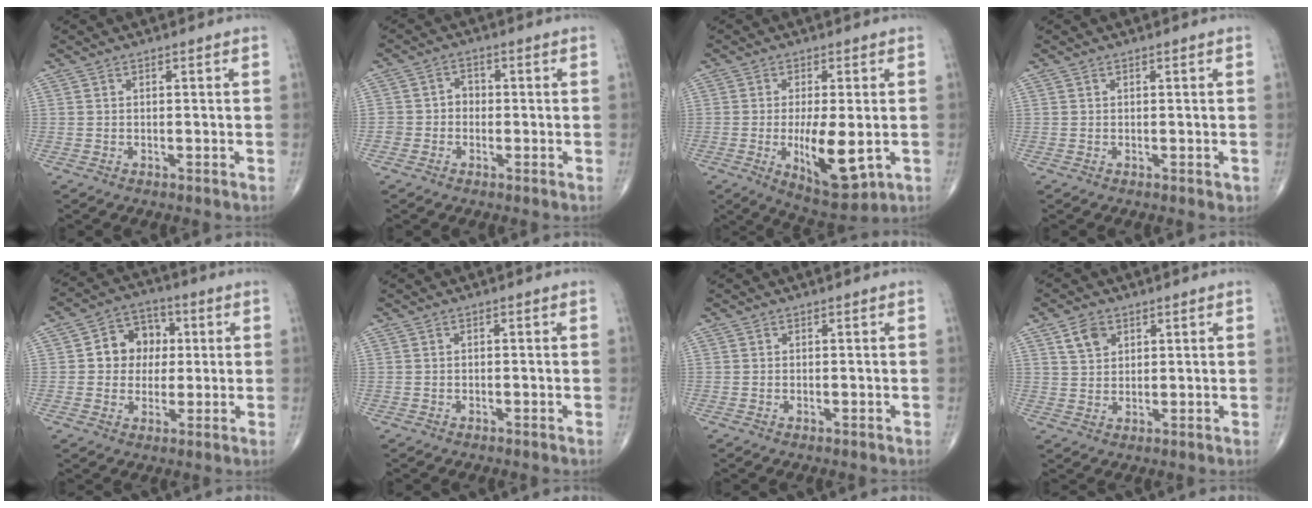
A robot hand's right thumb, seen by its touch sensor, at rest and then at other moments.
{"total": 3.3, "force": [-0.8, 3.0, 1.0], "torque": [0.004, 0.017, -0.022]}
{"total": 11.1, "force": [-2.0, 4.0, 10.1], "torque": [-0.160, -0.023, -0.021]}
{"total": 0.6, "force": [0.1, 0.4, 0.3], "torque": [-0.002, -0.001, 0.001]}
{"total": 9.5, "force": [1.2, 8.0, 4.9], "torque": [-0.029, 0.013, 0.012]}
{"total": 0.0}
{"total": 0.0}
{"total": 4.7, "force": [2.4, 3.2, 2.3], "torque": [-0.029, -0.011, 0.047]}